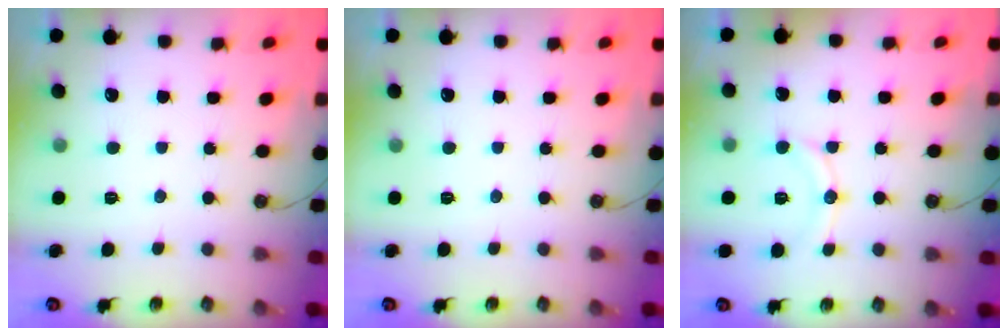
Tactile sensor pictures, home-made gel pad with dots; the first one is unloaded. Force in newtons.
{"total": 0.0}
{"total": 9.0, "press": 8.8, "slide": 1.9}